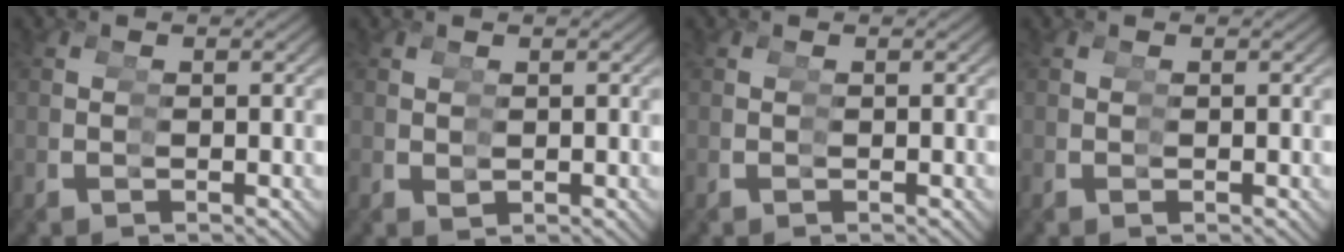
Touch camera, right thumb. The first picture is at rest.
{"total": 0.9, "force": [0.9, -0.3, 0.0], "torque": [0.015, 0.010, 0.012]}
{"total": 0.0}
{"total": 0.6, "force": [0.3, -0.5, 0.1], "torque": [0.004, 0.006, 0.003]}